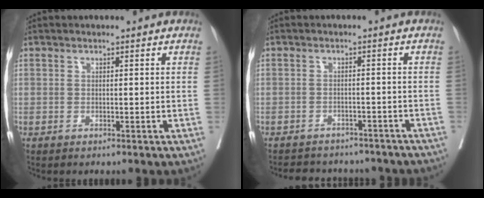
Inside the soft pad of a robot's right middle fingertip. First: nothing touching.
{"total": 12.2, "force": [-11.0, 4.2, 3.3], "torque": [-0.054, 0.008, -0.121]}